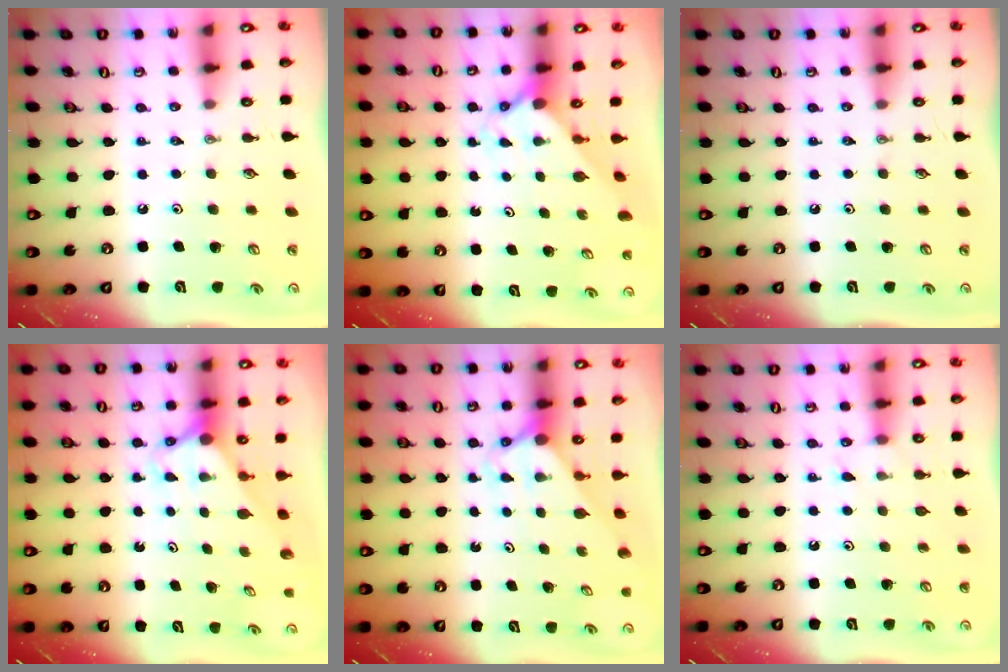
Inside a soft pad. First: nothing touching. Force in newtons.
{"total": 1.2, "press": 1.2, "slide": 0.1}
{"total": 0.0}
{"total": 2.9, "press": 2.9, "slide": 0.0}
{"total": 2.6, "press": 2.5, "slide": 0.3}
{"total": 5.6, "press": 5.6, "slide": 0.5}